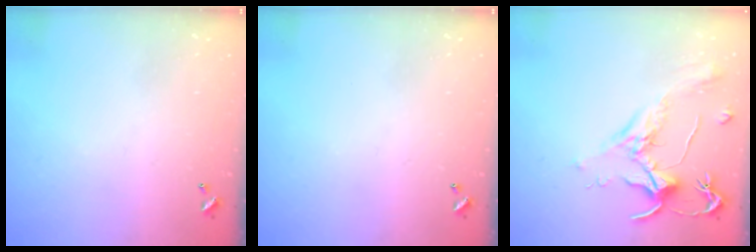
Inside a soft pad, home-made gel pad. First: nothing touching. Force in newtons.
{"total": 0.0}
{"total": 2.0, "press": 1.8, "slide": 0.8}